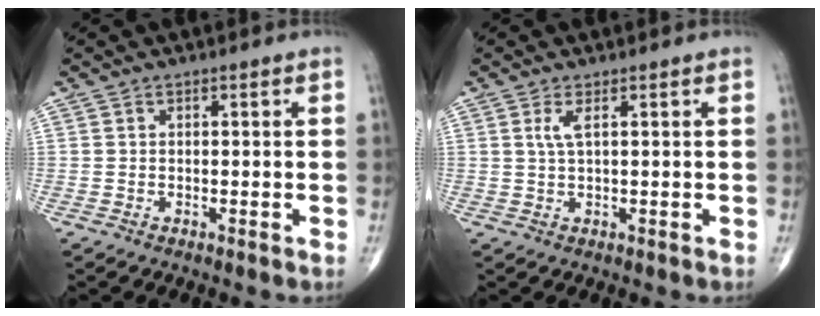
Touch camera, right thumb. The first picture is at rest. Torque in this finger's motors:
{"motor_torque": [-0.01, -0.03, 0.41, 0.03, 0.03]}